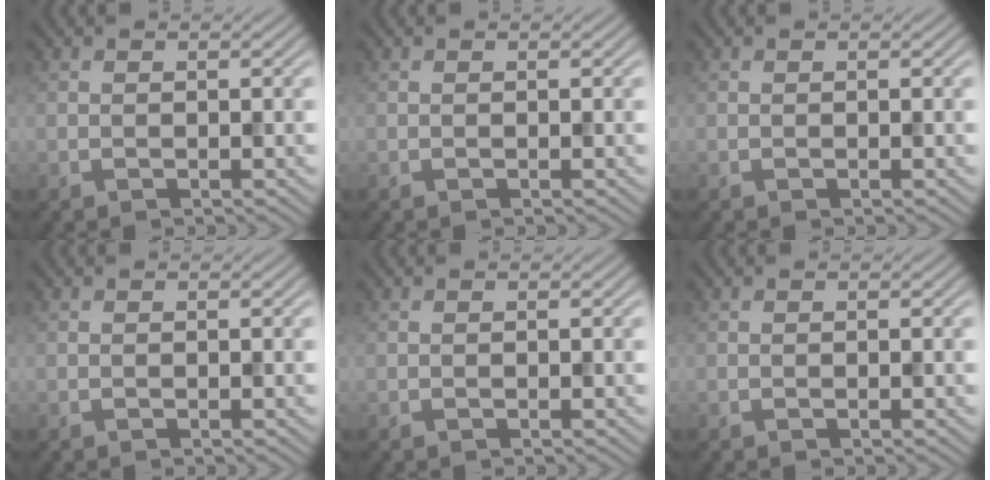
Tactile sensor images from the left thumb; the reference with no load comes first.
{"total": 0.0}
{"total": 0.0}
{"total": 0.0}
{"total": 0.0}
{"total": 0.0}